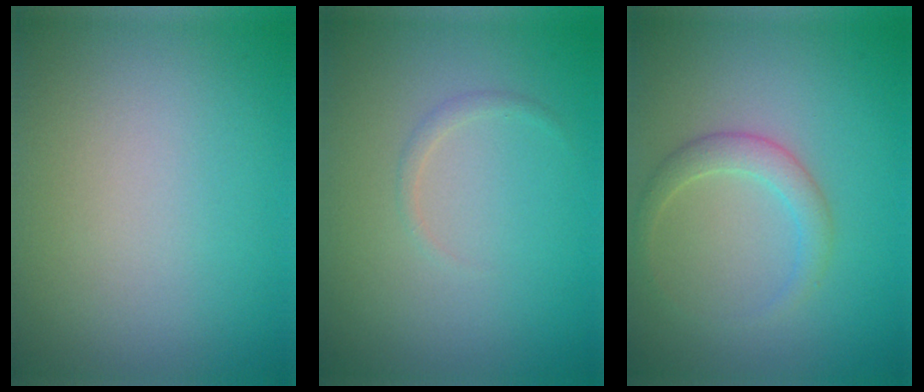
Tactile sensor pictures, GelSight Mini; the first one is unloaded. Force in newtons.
{"total": 0.7, "press": 0.7, "slide": 0.1}
{"total": 2.1, "press": 2.1, "slide": 0.1}